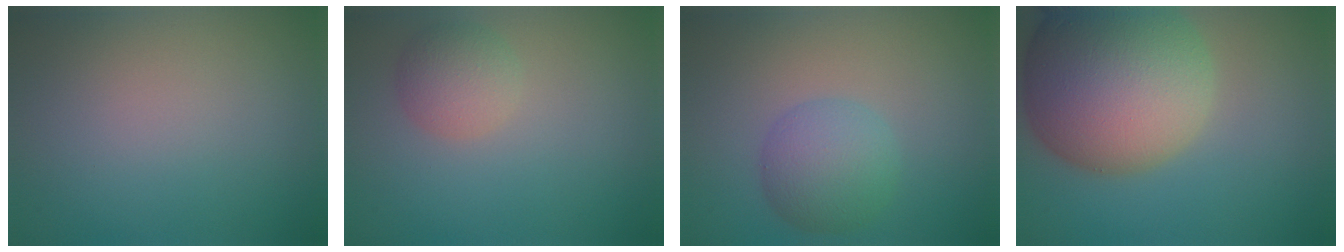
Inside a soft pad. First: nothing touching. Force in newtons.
{"total": 2.7, "press": 2.7, "slide": 0.1}
{"total": 4.0, "press": 4.0, "slide": 0.1}
{"total": 14.8, "press": 14.8, "slide": 1.0}